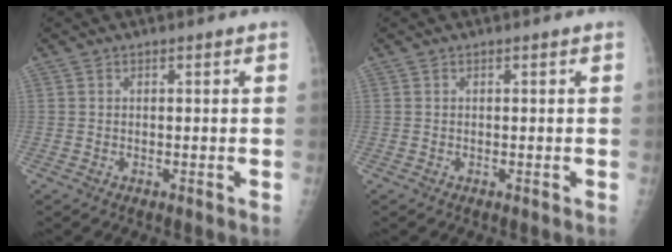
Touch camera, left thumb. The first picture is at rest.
{"total": 0.0}